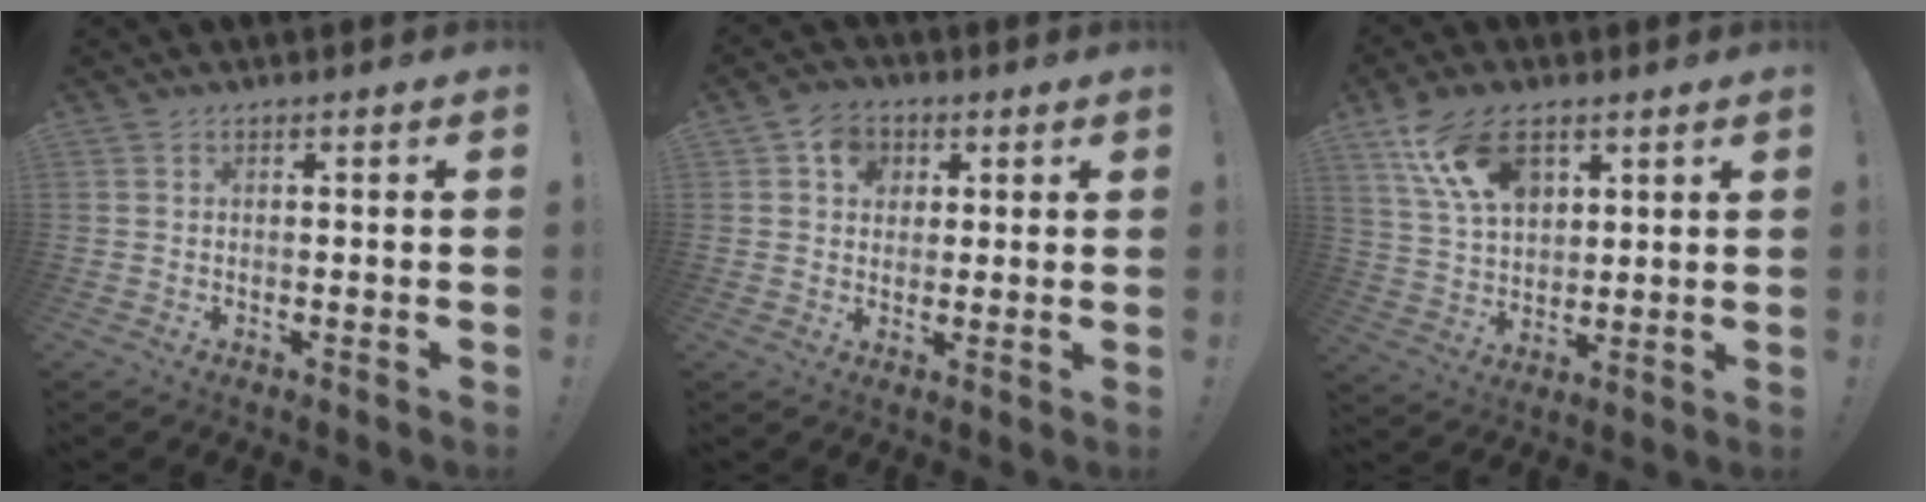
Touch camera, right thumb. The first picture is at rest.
{"total": 7.1, "force": [2.2, 6.2, 2.7], "torque": [-0.035, -0.002, 0.042]}
{"total": 15.2, "force": [8.1, 8.9, 9.3], "torque": [-0.169, -0.019, 0.155]}